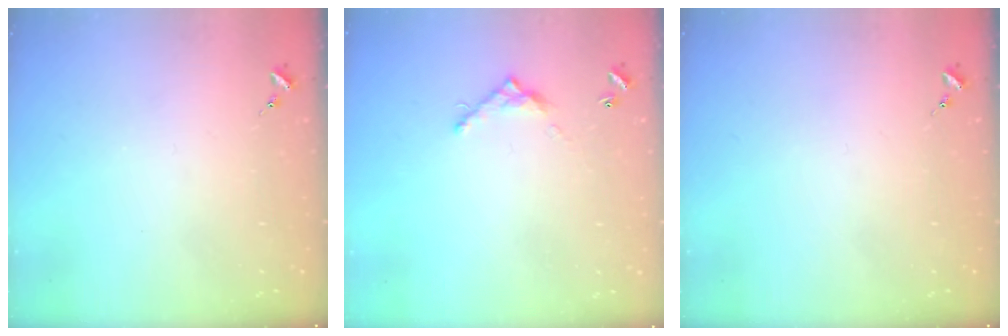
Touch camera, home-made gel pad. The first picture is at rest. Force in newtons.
{"total": 6.5, "press": 6.5, "slide": 0.3}
{"total": 0.0}